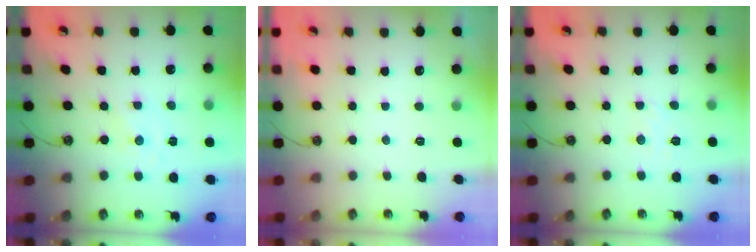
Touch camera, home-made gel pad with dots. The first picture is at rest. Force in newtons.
{"total": 0.0}
{"total": 6.3, "press": 6.3, "slide": 0.6}